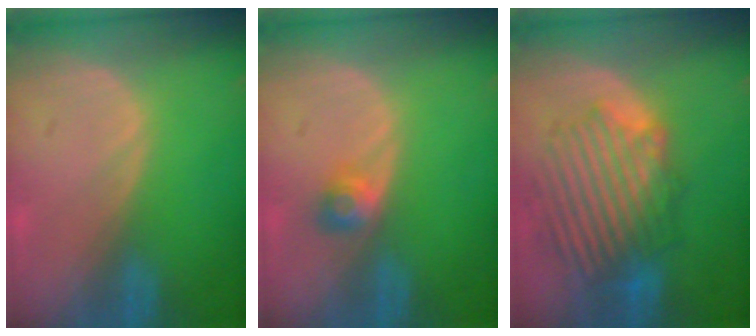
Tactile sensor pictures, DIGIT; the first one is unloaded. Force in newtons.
{"total": 2.5, "press": 2.2, "slide": 1.2}
{"total": 9.3, "press": 9.3, "slide": 0.2}